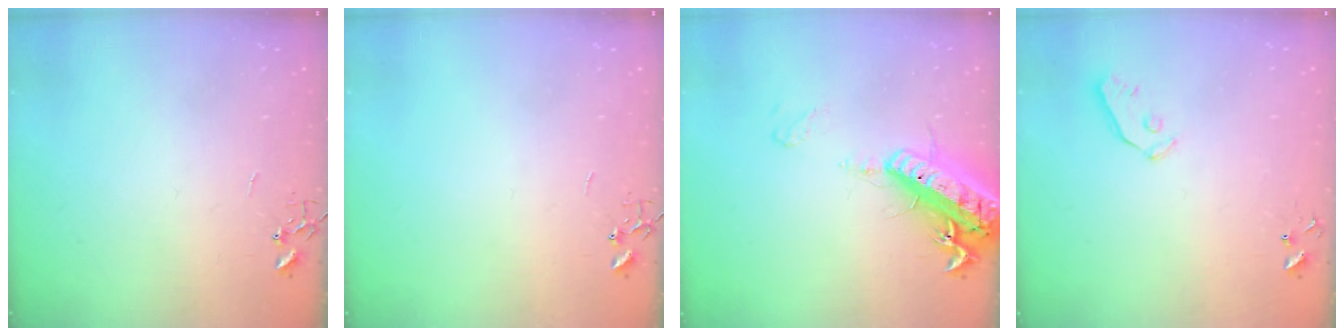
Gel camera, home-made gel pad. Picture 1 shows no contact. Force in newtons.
{"total": 0.0}
{"total": 18.9, "press": 18.5, "slide": 3.7}
{"total": 4.0, "press": 3.9, "slide": 0.7}